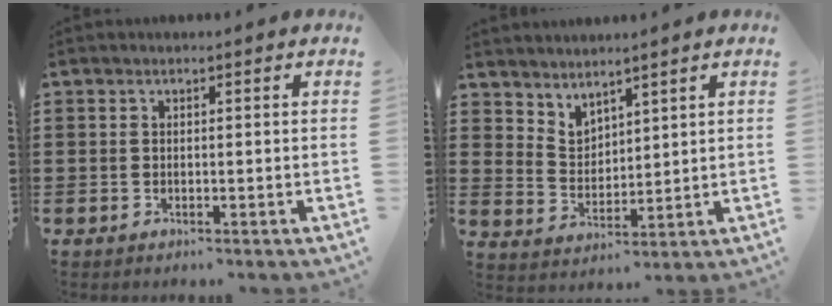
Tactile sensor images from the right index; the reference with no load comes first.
{"total": 3.7, "force": [3.5, 1.2, -0.3], "torque": [-0.007, -0.009, 0.068]}